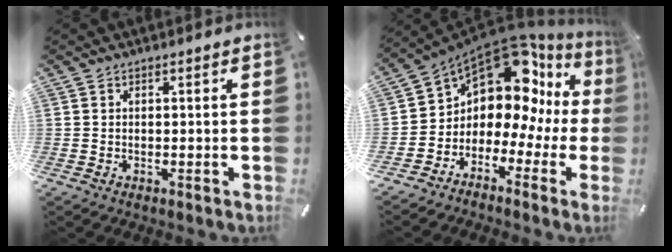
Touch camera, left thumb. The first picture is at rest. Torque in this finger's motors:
{"motor_torque": [1.55, 2.42, 1.79, -0.18, 0.39]}